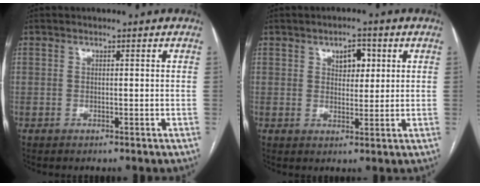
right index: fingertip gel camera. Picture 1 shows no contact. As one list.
[{"total": 4.0, "force": [1.7, 2.2, 2.9], "torque": [-0.042, 0.007, 0.026]}]